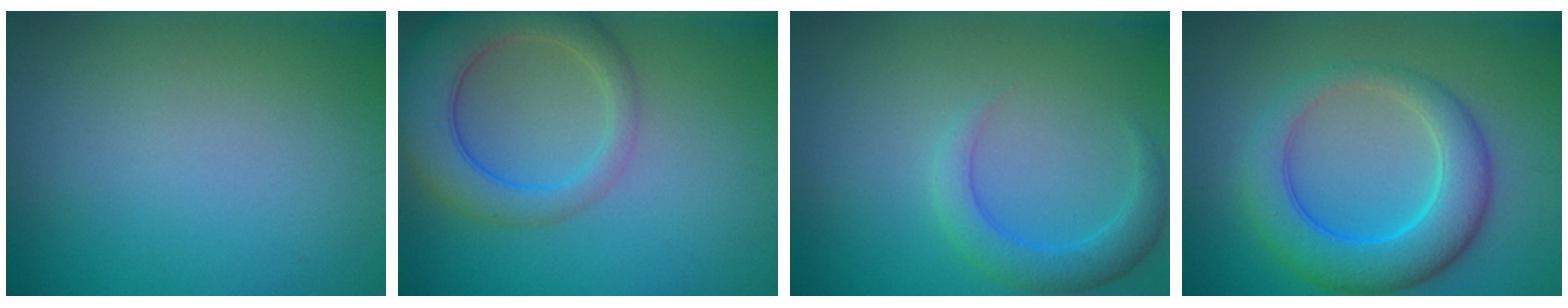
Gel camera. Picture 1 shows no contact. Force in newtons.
{"total": 6.4, "press": 6.3, "slide": 0.7}
{"total": 2.9, "press": 2.9, "slide": 0.1}
{"total": 6.5, "press": 6.5, "slide": 0.2}